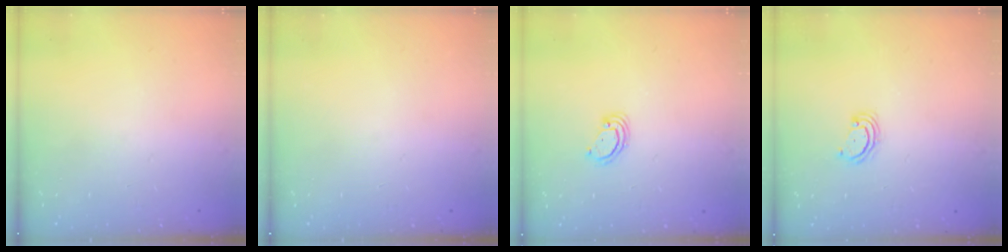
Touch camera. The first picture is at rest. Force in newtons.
{"total": 0.0}
{"total": 3.6, "press": 3.6, "slide": 0.3}
{"total": 2.9, "press": 2.9, "slide": 0.3}